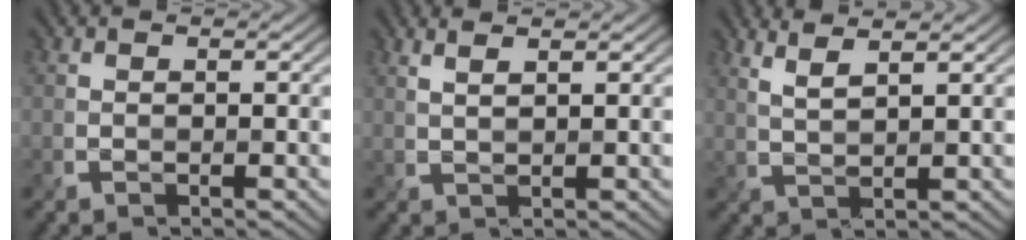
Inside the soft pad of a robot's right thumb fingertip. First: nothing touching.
{"total": 2.8, "force": [1.8, 0.8, 1.9], "torque": [-0.017, 0.003, 0.021]}
{"total": 3.7, "force": [2.6, 0.7, 2.6], "torque": [-0.045, 0.003, 0.054]}